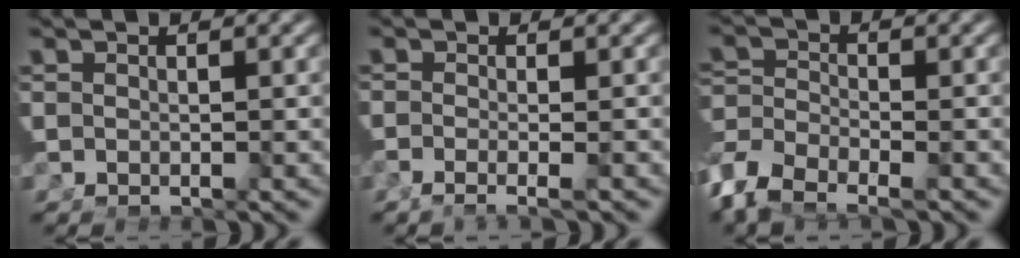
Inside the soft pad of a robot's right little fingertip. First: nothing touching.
{"total": 2.2, "force": [-1.4, -0.5, 1.6], "torque": [-0.029, -0.010, -0.022]}
{"total": 5.2, "force": [-3.3, 3.0, 2.6], "torque": [-0.061, -0.033, -0.043]}